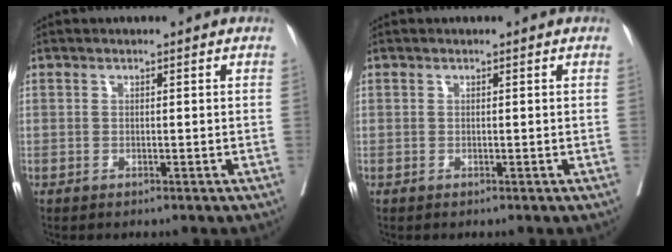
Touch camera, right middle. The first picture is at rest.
{"total": 0.0}